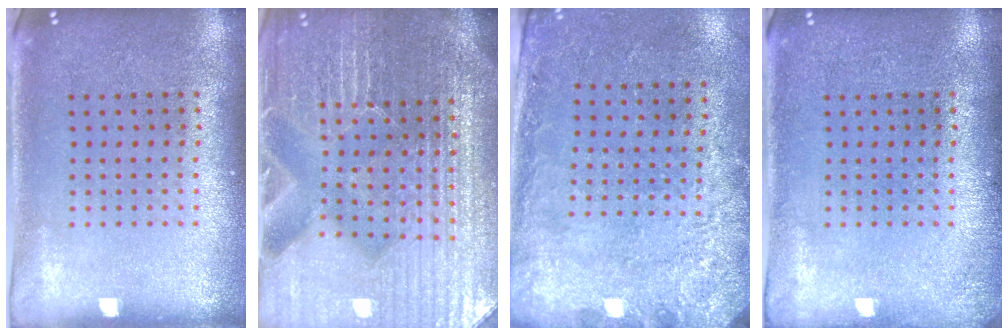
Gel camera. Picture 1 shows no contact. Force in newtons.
{"total": 5.7, "press": 5.2, "slide": 2.2}
{"total": 2.8, "press": 1.9, "slide": 2.0}
{"total": 1.0, "press": 1.0, "slide": 0.3}